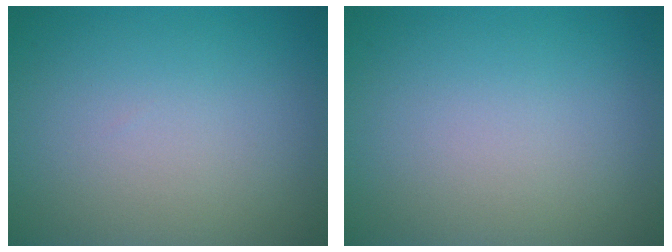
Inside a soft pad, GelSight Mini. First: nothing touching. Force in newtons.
{"total": 0.0}